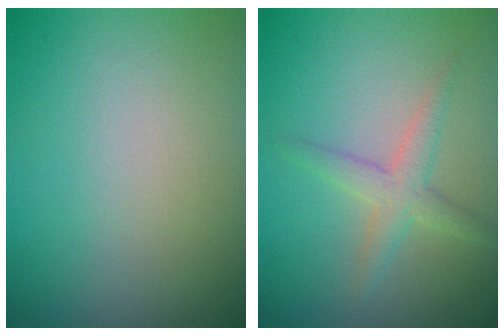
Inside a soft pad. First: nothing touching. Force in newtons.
{"total": 2.3, "press": 2.3, "slide": 0.1}